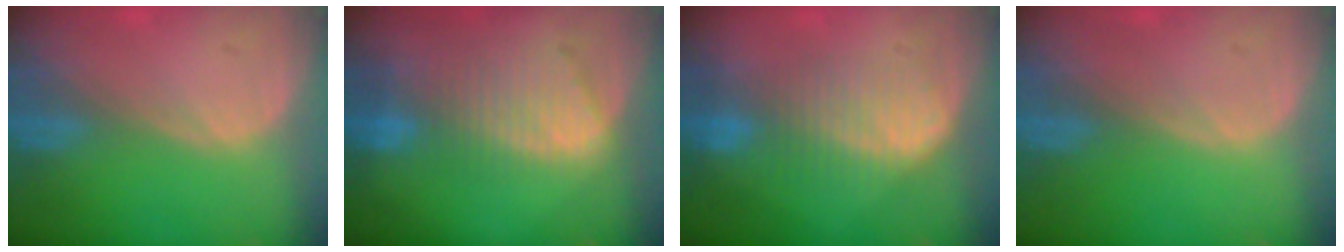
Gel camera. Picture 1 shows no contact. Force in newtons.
{"total": 8.8, "press": 7.9, "slide": 4.0}
{"total": 6.9, "press": 6.8, "slide": 1.1}
{"total": 0.0}